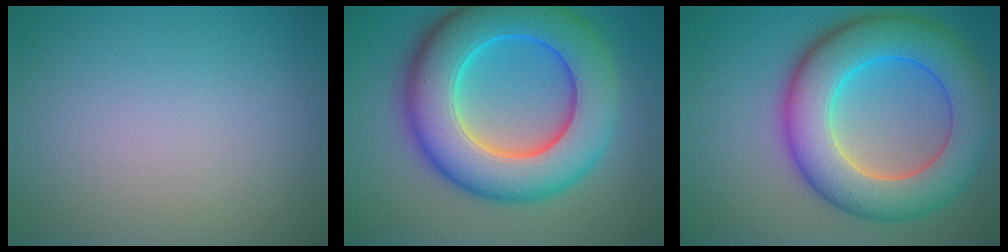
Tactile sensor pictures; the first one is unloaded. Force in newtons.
{"total": 12.2, "press": 12.2, "slide": 0.1}
{"total": 10.6, "press": 10.6, "slide": 0.3}